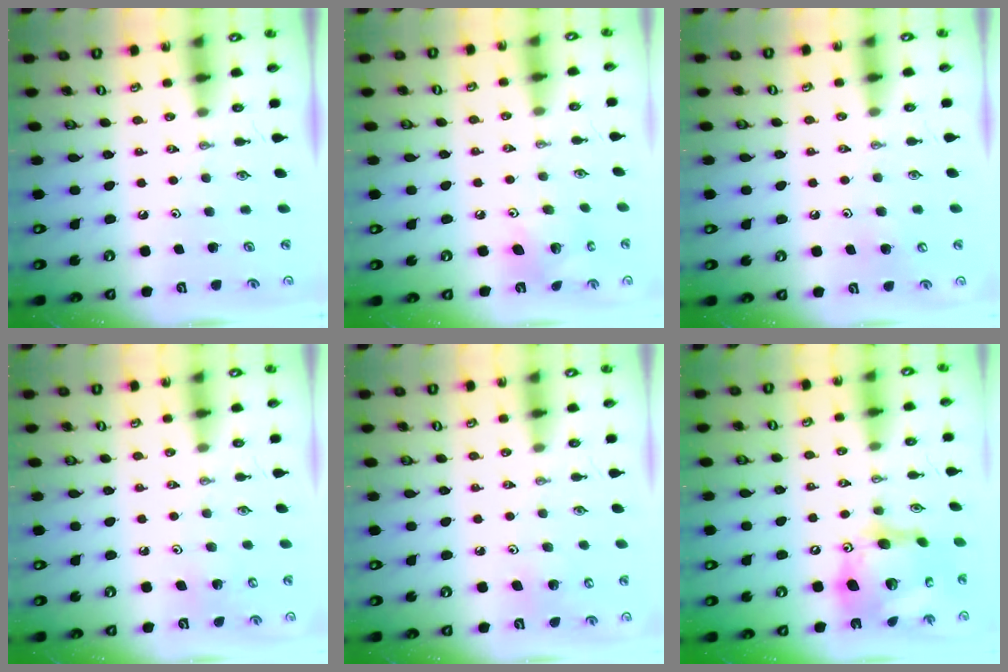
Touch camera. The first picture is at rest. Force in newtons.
{"total": 8.6, "press": 8.5, "slide": 0.6}
{"total": 4.4, "press": 4.4, "slide": 0.5}
{"total": 4.3, "press": 4.3, "slide": 0.3}
{"total": 4.1, "press": 4.1, "slide": 0.4}
{"total": 19.2, "press": 19.1, "slide": 2.0}